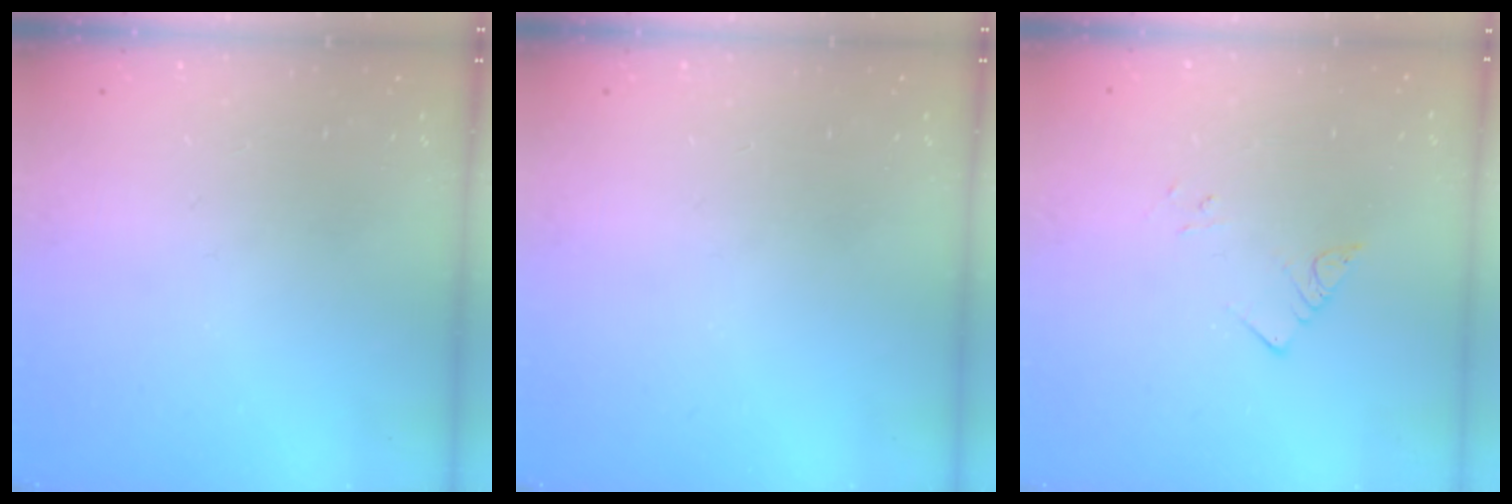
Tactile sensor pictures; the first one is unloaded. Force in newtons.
{"total": 0.0}
{"total": 2.9, "press": 2.9, "slide": 0.4}